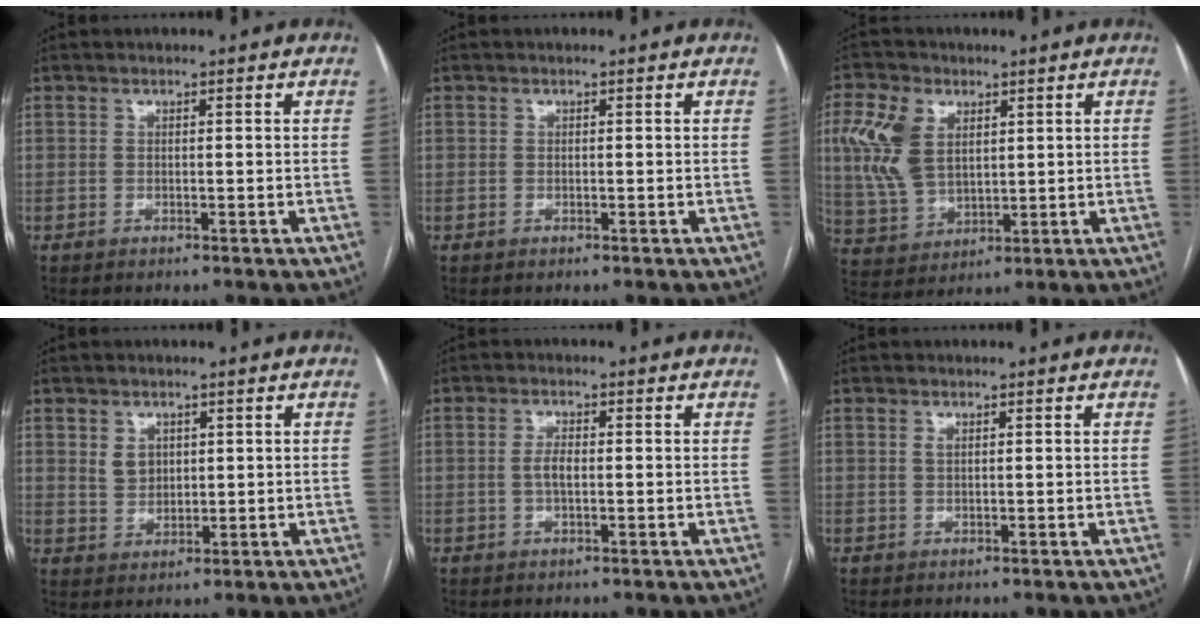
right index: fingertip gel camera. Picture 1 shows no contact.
{"total": 0.0}
{"total": 10.4, "force": [3.4, 6.6, 7.2], "torque": [-0.177, 0.017, 0.075]}
{"total": 3.5, "force": [1.3, 2.8, 1.6], "torque": [-0.032, 0.005, 0.033]}
{"total": 2.5, "force": [-0.2, 0.9, 2.3], "torque": [-0.048, 0.004, -0.002]}
{"total": 0.6, "force": [0.3, 0.2, 0.5], "torque": [-0.012, -0.001, 0.006]}